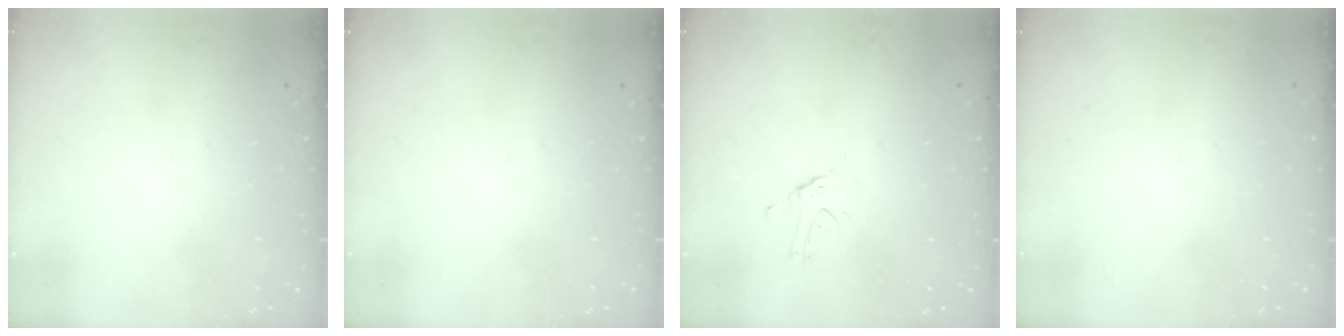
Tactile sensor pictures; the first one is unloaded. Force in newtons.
{"total": 0.0}
{"total": 2.8, "press": 2.8, "slide": 0.3}
{"total": 0.0}